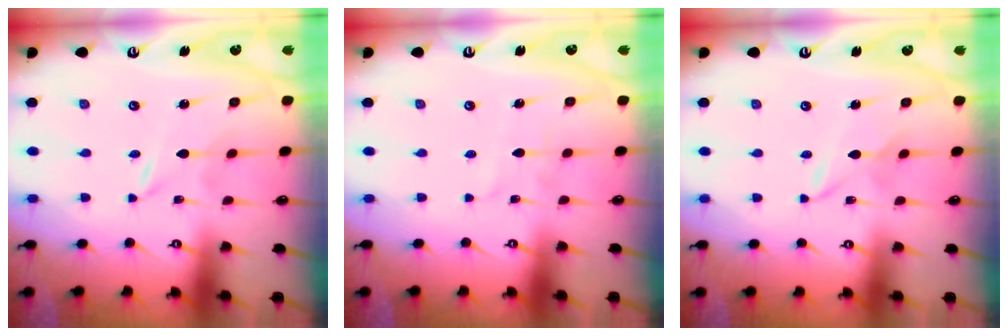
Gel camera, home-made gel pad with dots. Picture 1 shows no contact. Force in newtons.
{"total": 1.9, "press": 1.9, "slide": 0.2}
{"total": 2.4, "press": 2.4, "slide": 0.3}